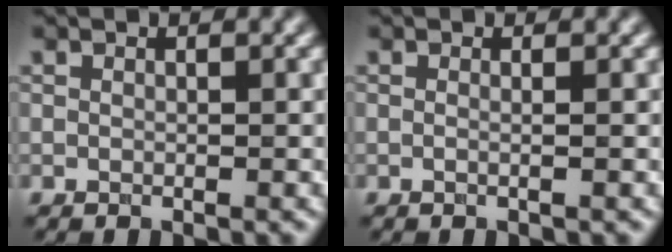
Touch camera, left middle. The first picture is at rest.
{"total": 1.3, "force": [0.2, 0.7, 1.1], "torque": [-0.005, -0.006, -0.016]}